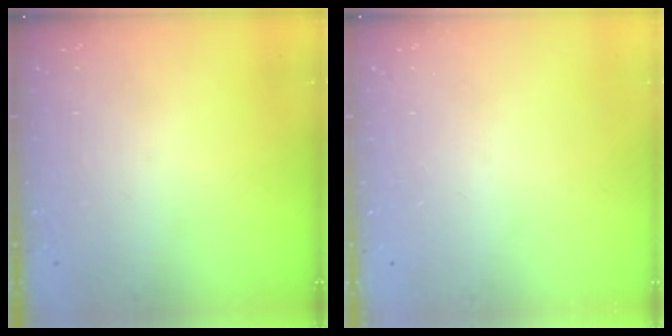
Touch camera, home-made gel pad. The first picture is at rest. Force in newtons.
{"total": 0.0}